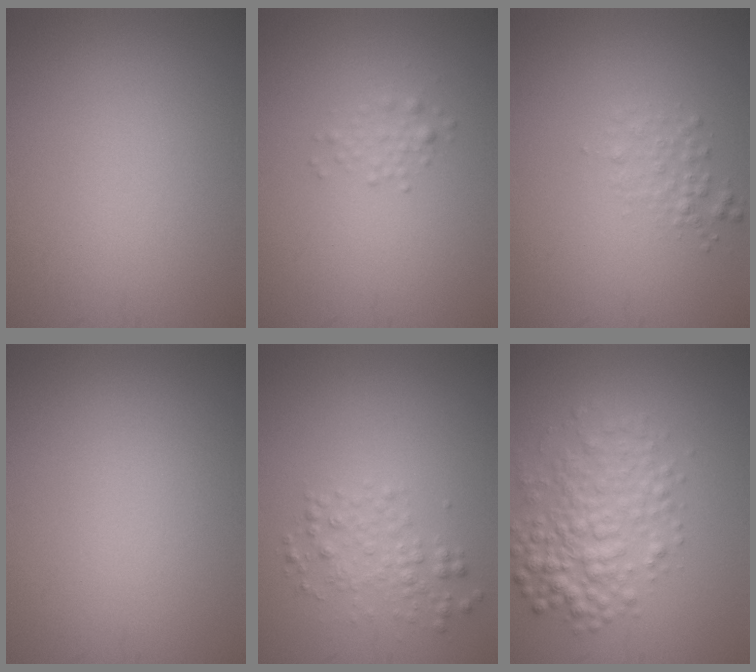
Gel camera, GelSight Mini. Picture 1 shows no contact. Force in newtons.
{"total": 1.2, "press": 1.2, "slide": 0.0}
{"total": 1.5, "press": 1.5, "slide": 0.1}
{"total": 0.0}
{"total": 2.2, "press": 2.2, "slide": 0.1}
{"total": 4.8, "press": 4.8, "slide": 0.0}